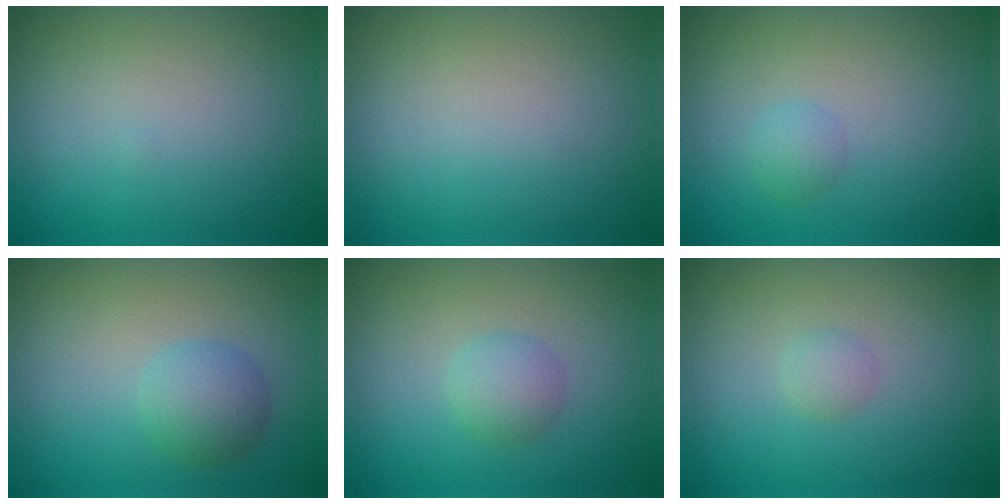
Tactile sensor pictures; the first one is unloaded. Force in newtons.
{"total": 0.0}
{"total": 1.2, "press": 1.2, "slide": 0.1}
{"total": 2.8, "press": 2.8, "slide": 0.1}
{"total": 2.0, "press": 2.0, "slide": 0.0}
{"total": 1.0, "press": 1.0, "slide": 0.0}